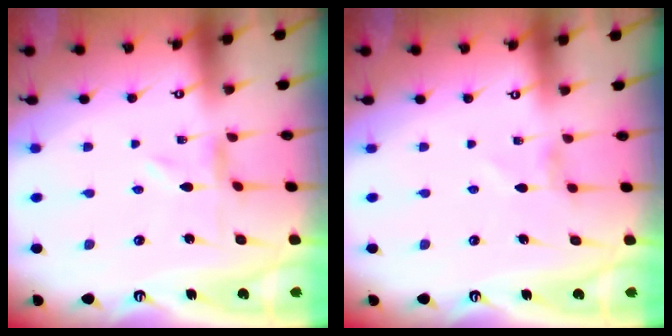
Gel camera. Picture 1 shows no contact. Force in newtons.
{"total": 1.8, "press": 1.7, "slide": 0.2}